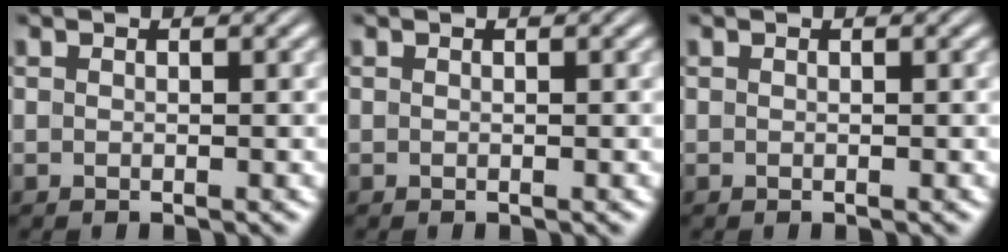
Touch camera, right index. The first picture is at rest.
{"total": 0.0}
{"total": 0.0}